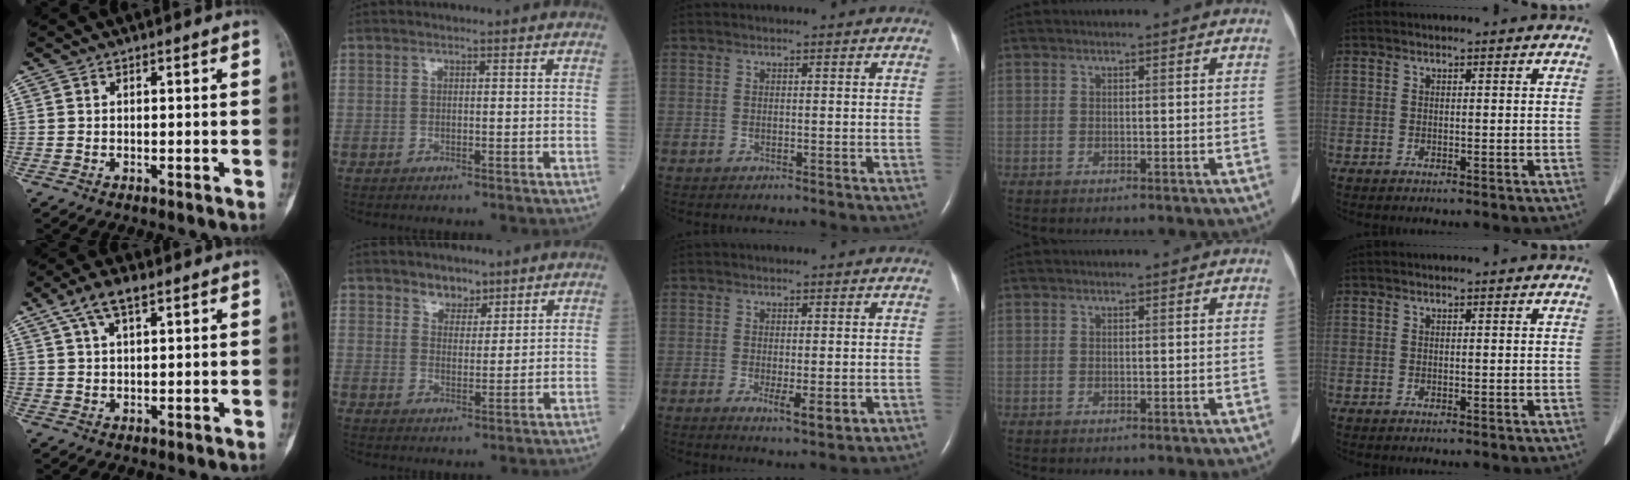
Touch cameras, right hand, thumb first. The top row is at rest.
{"thumb": {"total": 6.3, "force": [3.6, 2.3, 4.6], "torque": [-0.087, 0.007, 0.069]}, "index": {"total": 3.8, "force": [2.9, 2.2, 1.0], "torque": [-0.013, 0.000, 0.049]}, "middle": {"total": 4.2, "force": [-1.3, 1.0, 3.9], "torque": [-0.057, -0.008, -0.013]}}